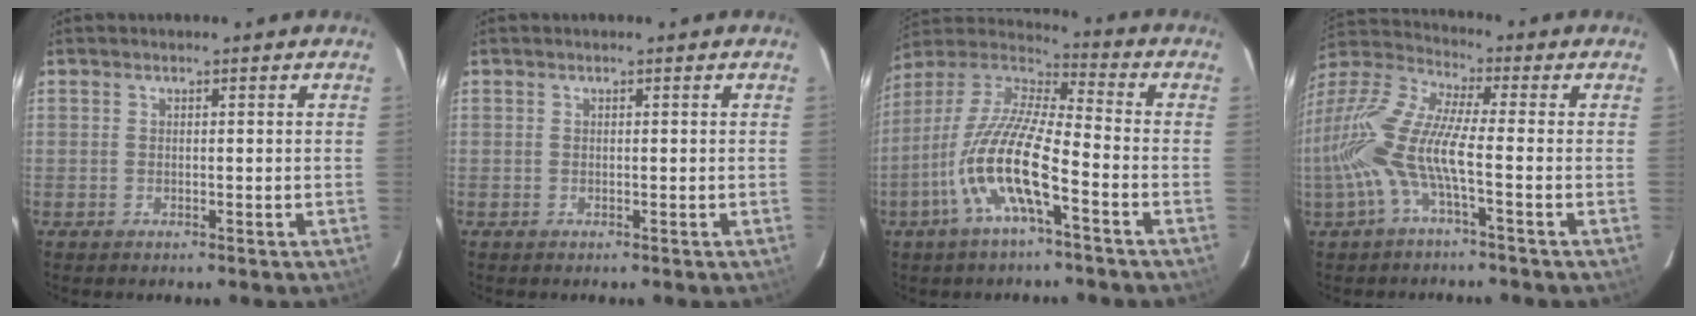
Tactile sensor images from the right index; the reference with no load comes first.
{"total": 0.0}
{"total": 15.3, "force": [-6.4, 3.0, 13.6], "torque": [-0.271, -0.011, -0.130]}
{"total": 14.4, "force": [-3.4, 2.5, 13.7], "torque": [-0.273, -0.006, -0.075]}